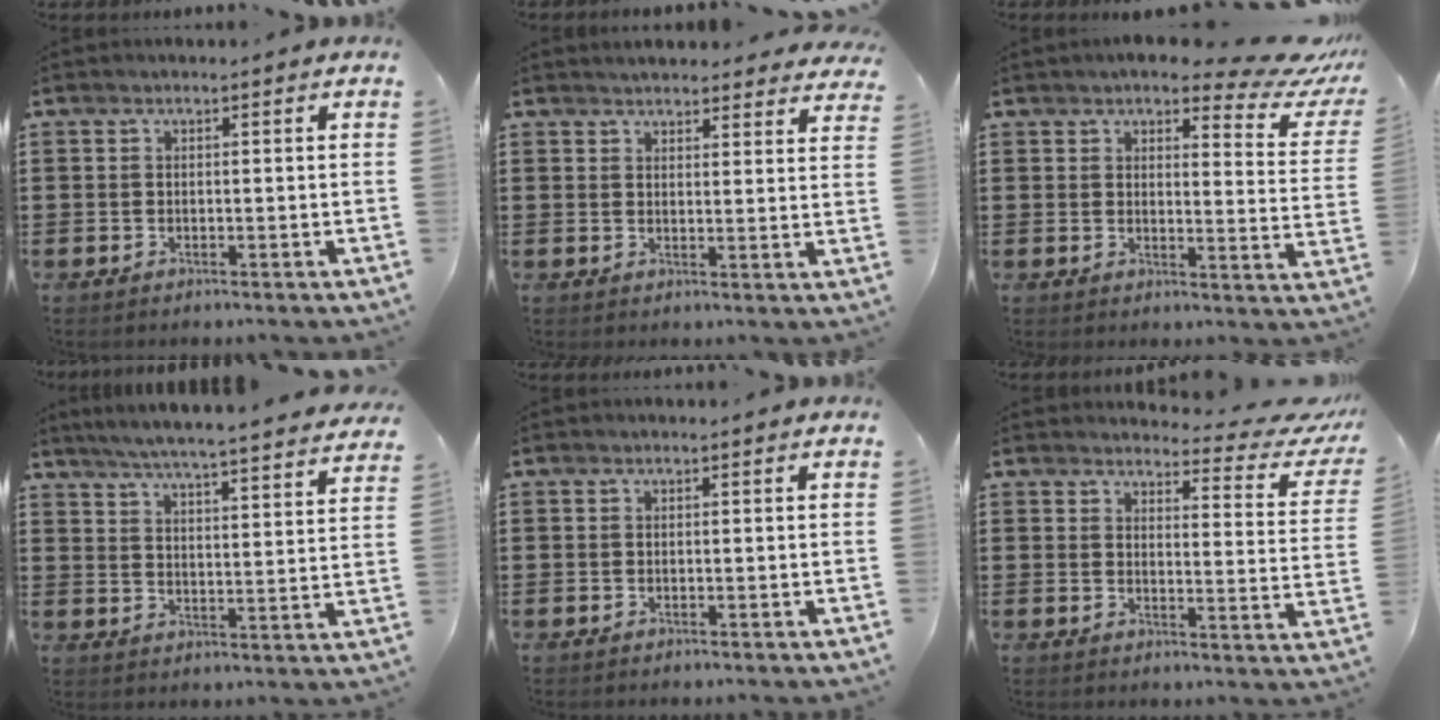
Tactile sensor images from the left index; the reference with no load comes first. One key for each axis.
{"total": 3.3, "fx": 3.2, "fy": 0.1, "fz": 0.1, "tx": -0.004, "ty": -0.015, "tz": 0.059}
{"total": 6.5, "fx": 5.4, "fy": 1.0, "fz": 3.5, "tx": -0.063, "ty": -0.030, "tz": 0.090}
{"total": 5.2, "fx": 4.8, "fy": -0.8, "fz": 1.6, "tx": -0.052, "ty": -0.038, "tz": 0.080}
{"total": 0.0}
{"total": 4.2, "fx": 3.7, "fy": 0.7, "fz": 1.8, "tx": -0.030, "ty": -0.032, "tz": 0.057}